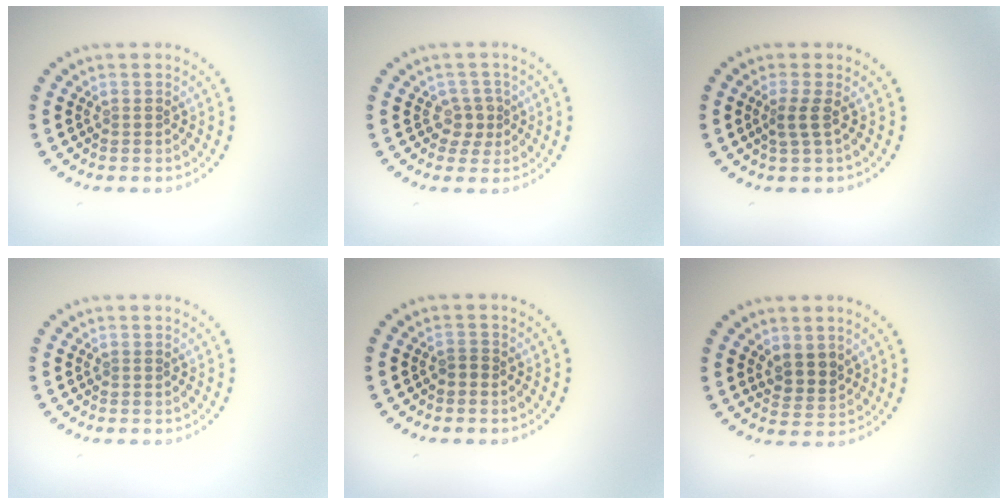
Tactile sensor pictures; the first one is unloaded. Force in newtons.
{"total": 1.9, "press": 1.5, "slide": 1.1}
{"total": 1.8, "press": 1.2, "slide": 1.3}
{"total": 0.0}
{"total": 0.7, "press": 0.6, "slide": 0.4}
{"total": 2.3, "press": 2.0, "slide": 1.2}